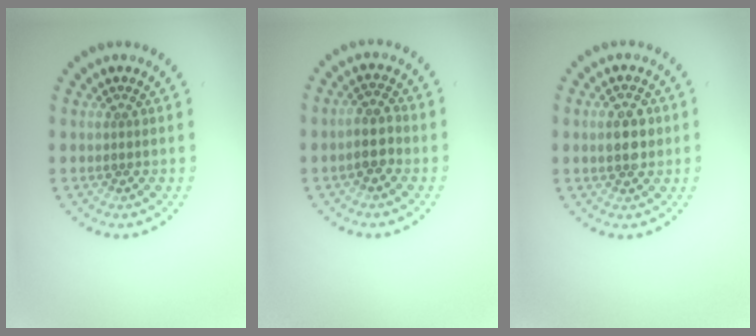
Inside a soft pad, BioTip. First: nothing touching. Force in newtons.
{"total": 2.5, "press": 2.2, "slide": 1.1}
{"total": 3.5, "press": 3.5, "slide": 0.2}